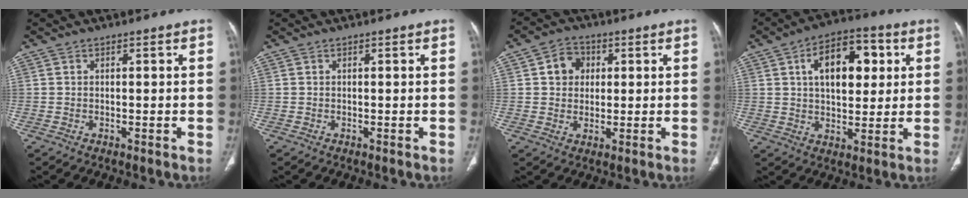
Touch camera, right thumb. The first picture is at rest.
{"total": 0.0}
{"total": 6.3, "force": [1.5, 5.4, 3.1], "torque": [-0.020, -0.001, 0.021]}
{"total": 14.4, "force": [4.0, 8.1, 11.3], "torque": [-0.141, 0.008, 0.060]}